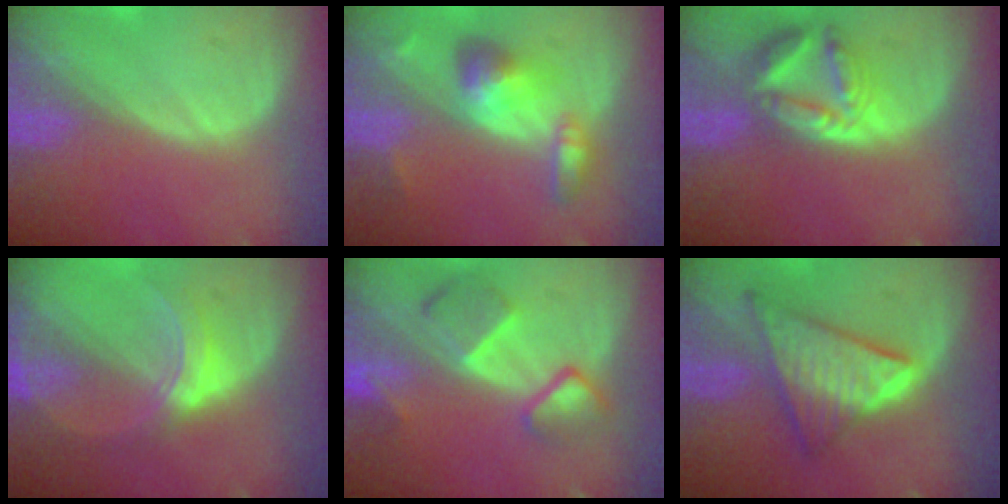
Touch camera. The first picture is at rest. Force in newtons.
{"total": 6.1, "press": 5.7, "slide": 2.1}
{"total": 7.9, "press": 6.9, "slide": 3.9}
{"total": 5.8, "press": 5.7, "slide": 0.5}
{"total": 7.6, "press": 6.7, "slide": 3.5}
{"total": 8.9, "press": 8.9, "slide": 0.5}